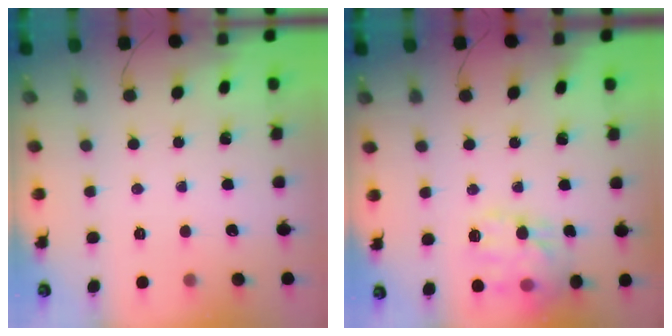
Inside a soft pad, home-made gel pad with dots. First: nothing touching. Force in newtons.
{"total": 14.0, "press": 13.9, "slide": 0.6}